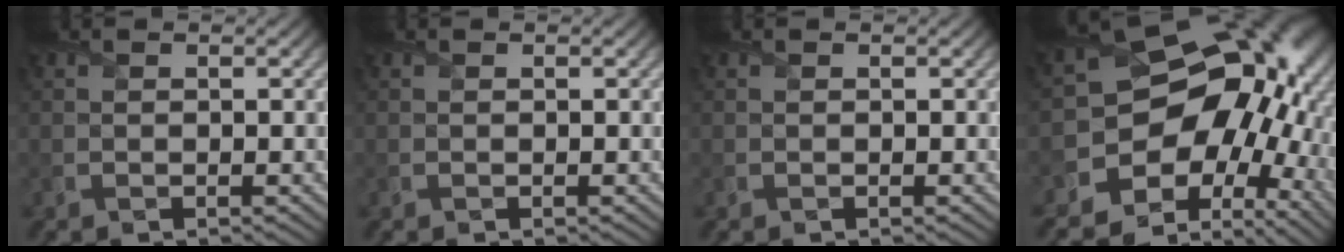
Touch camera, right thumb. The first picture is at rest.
{"total": 0.0}
{"total": 0.0}
{"total": 17.3, "force": [-1.9, 13.5, 10.7], "torque": [-0.142, -0.036, -0.014]}